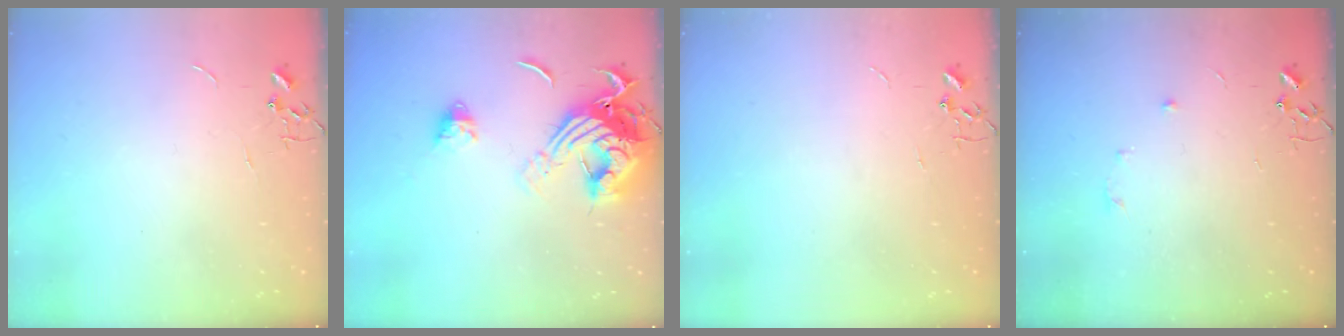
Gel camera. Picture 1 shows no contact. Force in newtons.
{"total": 15.5, "press": 15.4, "slide": 1.9}
{"total": 0.0}
{"total": 5.2, "press": 5.2, "slide": 0.6}